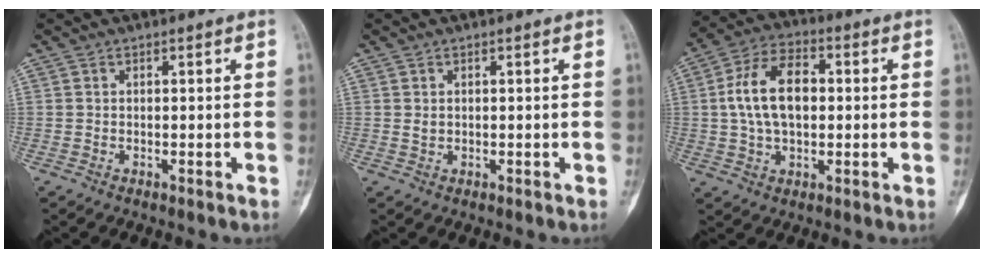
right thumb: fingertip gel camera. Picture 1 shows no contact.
{"total": 0.9, "force": [0.2, 0.7, 0.5], "torque": [-0.008, 0.000, 0.007]}
{"total": 12.5, "force": [1.0, 7.5, 9.9], "torque": [-0.172, 0.022, 0.013]}